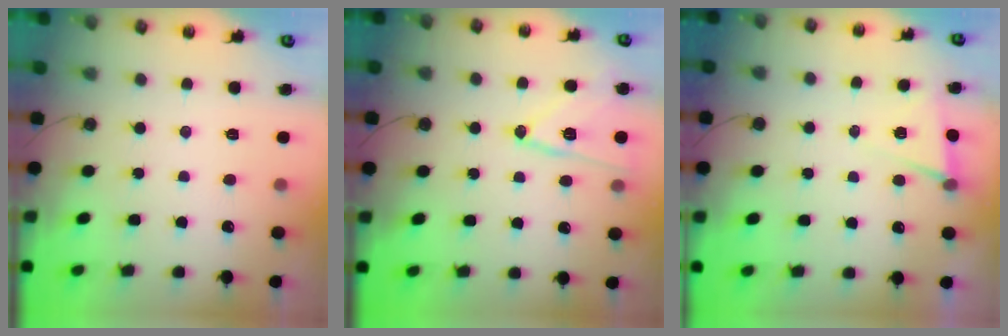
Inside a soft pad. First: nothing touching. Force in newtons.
{"total": 13.3, "press": 13.3, "slide": 0.4}
{"total": 5.8, "press": 3.5, "slide": 4.6}